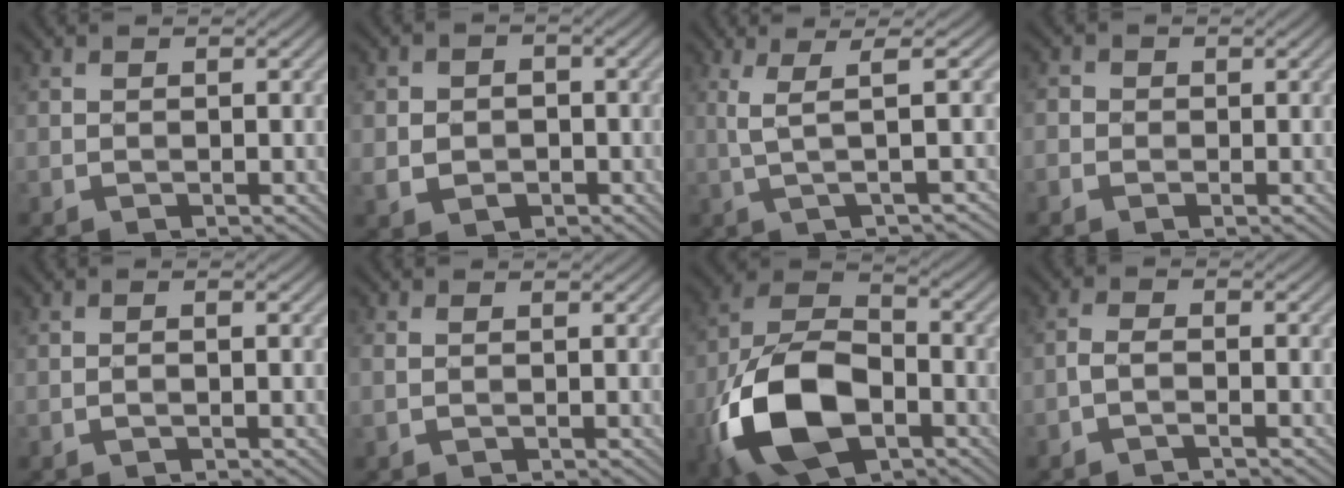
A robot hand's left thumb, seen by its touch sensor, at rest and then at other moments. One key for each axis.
{"total": 4.4, "fx": -0.9, "fy": 3.8, "fz": 1.9, "tx": -0.039, "ty": -0.010, "tz": -0.026}
{"total": 3.9, "fx": 0.9, "fy": 0.2, "fz": 3.8, "tx": -0.080, "ty": 0.012, "tz": 0.016}
{"total": 1.5, "fx": -0.3, "fy": 1.4, "fz": 0.5, "tx": -0.020, "ty": 0.000, "tz": -0.004}
{"total": 0.8, "fx": -0.3, "fy": 0.0, "fz": 0.7, "tx": -0.017, "ty": 0.003, "tz": -0.006}
{"total": 1.1, "fx": 0.1, "fy": 0.5, "fz": 0.9, "tx": -0.025, "ty": 0.002, "tz": 0.004}
{"total": 16.7, "fx": -6.6, "fy": 10.1, "fz": 11.6, "tx": -0.272, "ty": -0.028, "tz": -0.134}
{"total": 1.7, "fx": -1.2, "fy": 0.4, "fz": 1.1, "tx": -0.030, "ty": 0.004, "tz": -0.028}